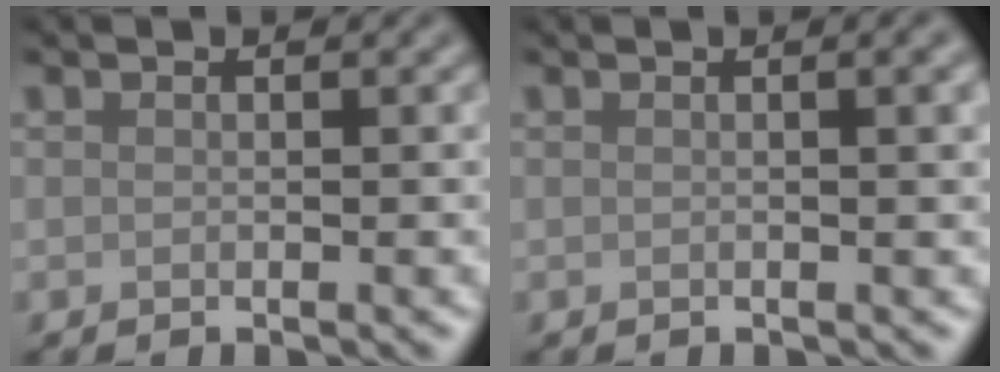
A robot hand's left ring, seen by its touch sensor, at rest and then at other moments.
{"total": 3.5, "force": [0.5, 1.4, 3.1], "torque": [-0.021, 0.011, -0.002]}